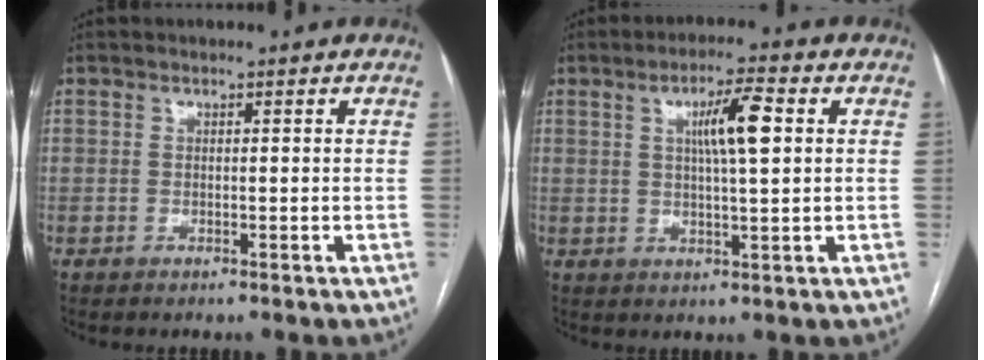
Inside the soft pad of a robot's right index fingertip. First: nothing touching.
{"total": 6.9, "force": [1.8, 0.6, 6.6], "torque": [-0.117, 0.006, 0.029]}